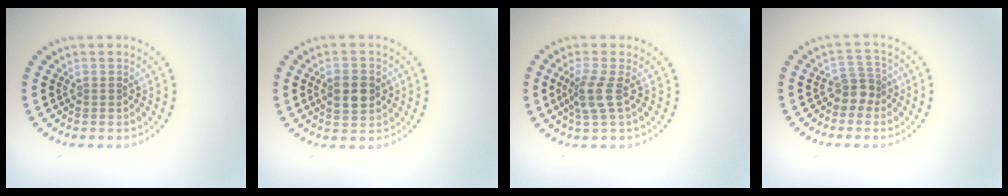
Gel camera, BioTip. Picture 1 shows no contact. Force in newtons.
{"total": 3.7, "press": 3.7, "slide": 0.1}
{"total": 2.6, "press": 2.0, "slide": 1.7}
{"total": 2.4, "press": 1.9, "slide": 1.5}